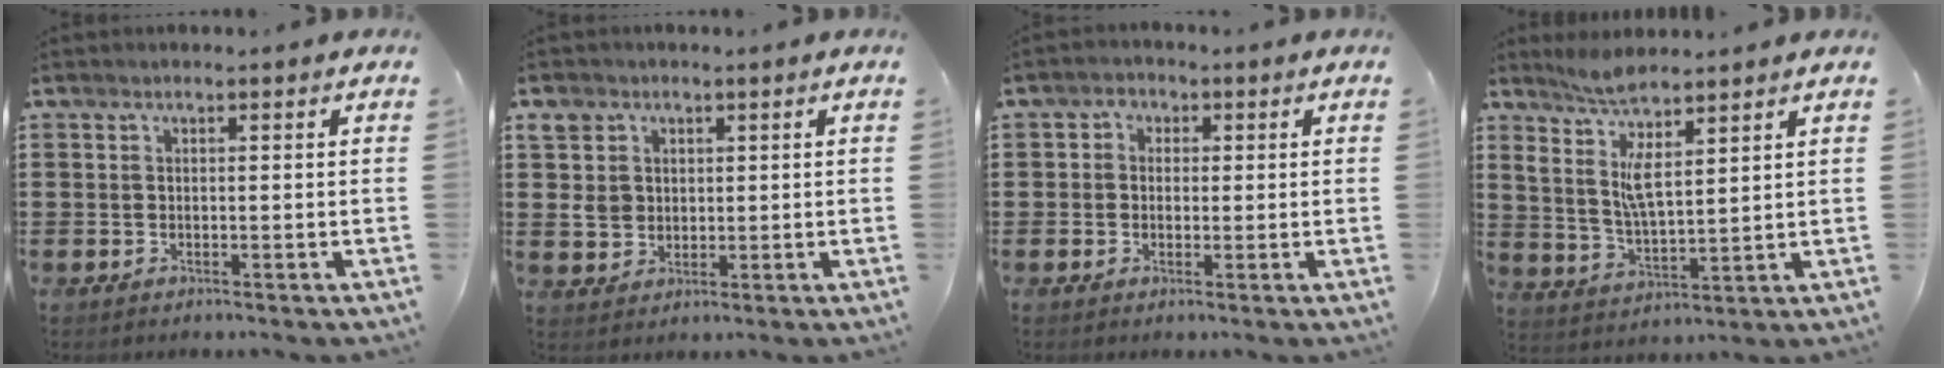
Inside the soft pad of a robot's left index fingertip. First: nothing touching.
{"total": 4.8, "force": [1.2, 4.5, 1.5], "torque": [-0.054, 0.012, 0.020]}
{"total": 2.2, "force": [-0.1, 2.2, 0.4], "torque": [-0.019, 0.010, -0.006]}
{"total": 7.0, "force": [4.3, 1.6, 5.3], "torque": [-0.120, -0.012, 0.074]}